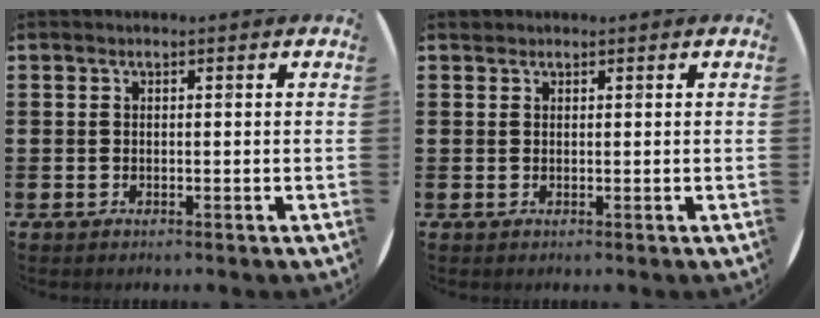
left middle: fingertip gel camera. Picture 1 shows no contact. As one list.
[{"total": 0.5, "force": [0.5, 0.1, -0.1], "torque": [0.001, 0.003, 0.010]}]